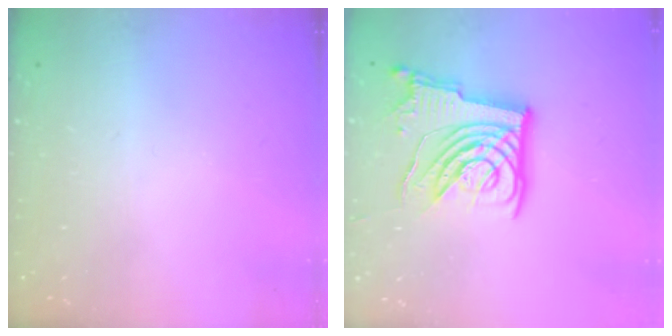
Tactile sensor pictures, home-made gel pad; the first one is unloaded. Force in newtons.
{"total": 14.9, "press": 14.8, "slide": 1.8}